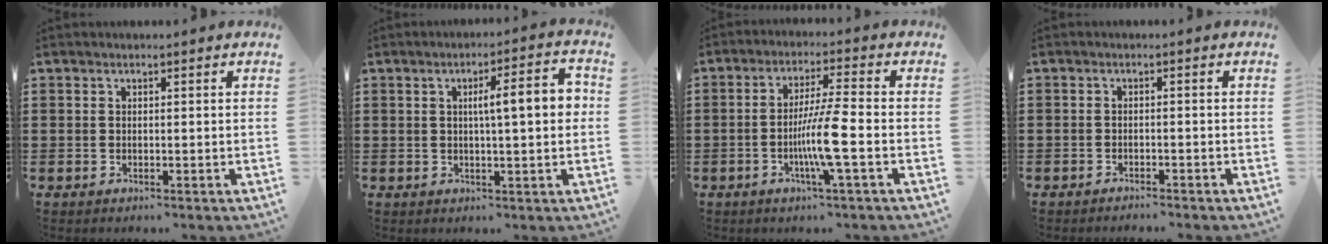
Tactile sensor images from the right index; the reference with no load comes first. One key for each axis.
{"total": 7.2, "fx": 1.0, "fy": 1.2, "fz": 7.1, "tx": -0.106, "ty": -0.005, "tz": 0.006}
{"total": 7.8, "fx": -2.3, "fy": -0.1, "fz": 7.4, "tx": -0.146, "ty": -0.015, "tz": -0.048}
{"total": 1.2, "fx": -1.2, "fy": 0.0, "fz": 0.0, "tx": -0.003, "ty": 0.002, "tz": -0.026}